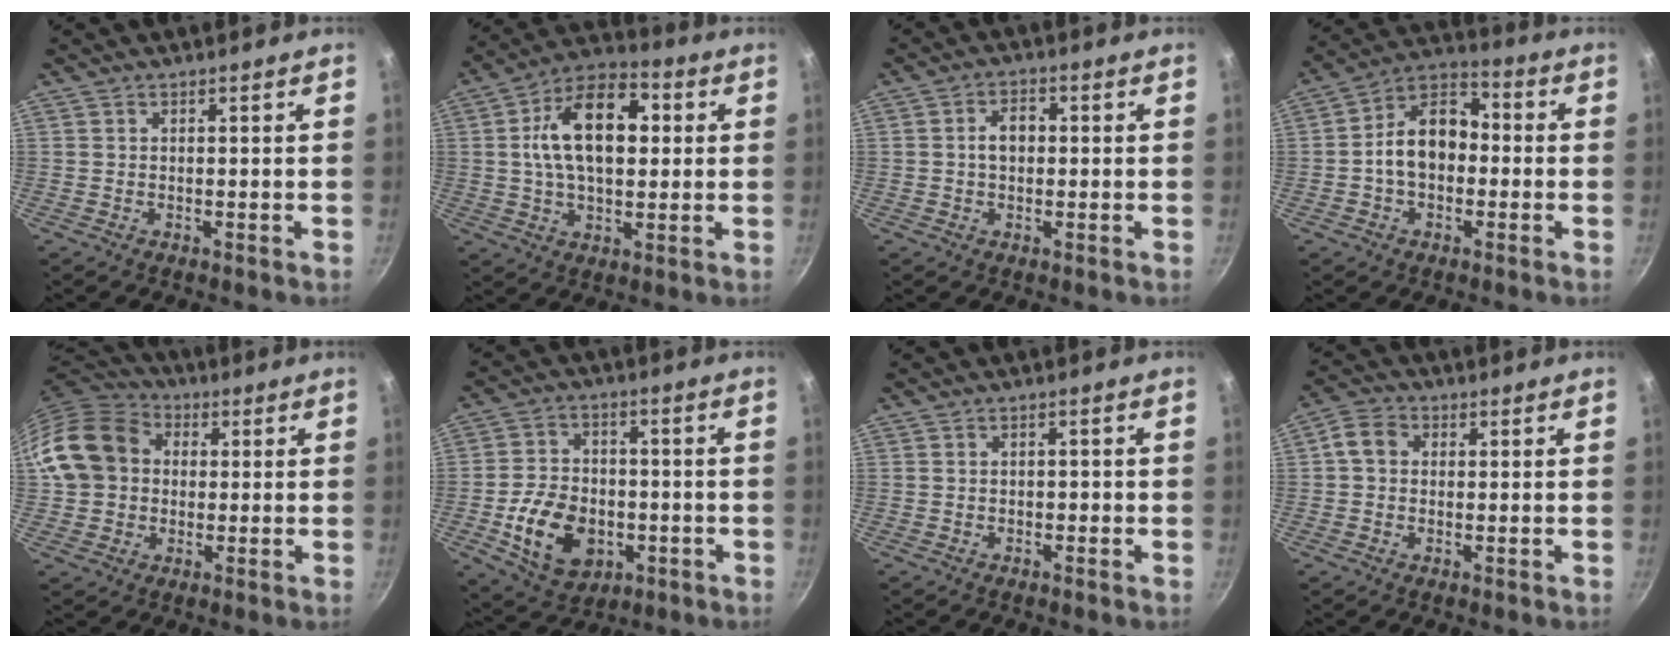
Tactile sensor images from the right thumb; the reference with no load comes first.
{"total": 17.1, "force": [2.8, 10.3, 13.4], "torque": [-0.194, 0.019, 0.030]}
{"total": 4.1, "force": [0.1, 2.9, 3.0], "torque": [-0.033, 0.013, -0.002]}
{"total": 11.9, "force": [-1.1, 8.3, 8.4], "torque": [-0.103, 0.043, -0.038]}
{"total": 14.0, "force": [1.7, 11.8, 7.4], "torque": [-0.117, 0.030, 0.018]}
{"total": 14.3, "force": [-3.7, 10.3, 9.2], "torque": [-0.141, 0.018, -0.052]}
{"total": 0.9, "force": [-0.4, 0.7, 0.5], "torque": [-0.007, 0.006, -0.002]}
{"total": 4.8, "force": [0.6, 3.9, 2.7], "torque": [-0.044, 0.009, -0.004]}